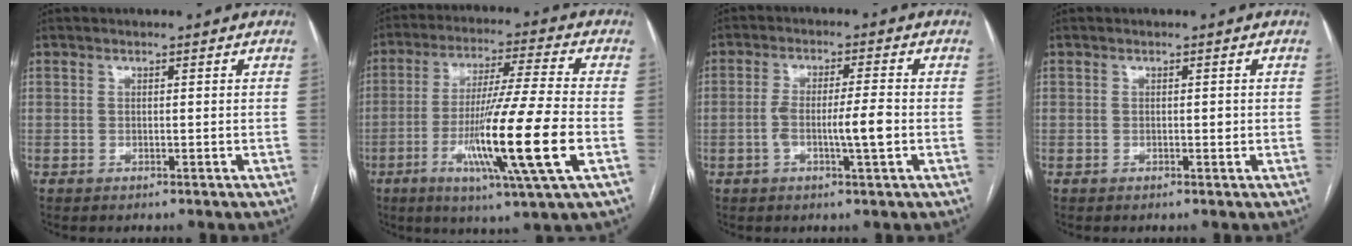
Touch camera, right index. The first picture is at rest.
{"total": 17.3, "force": [-4.8, -1.1, 16.6], "torque": [-0.310, -0.026, -0.090]}
{"total": 6.8, "force": [-1.7, 0.2, 6.6], "torque": [-0.122, 0.006, -0.029]}
{"total": 0.7, "force": [0.0, 0.3, 0.6], "torque": [-0.008, -0.001, 0.000]}